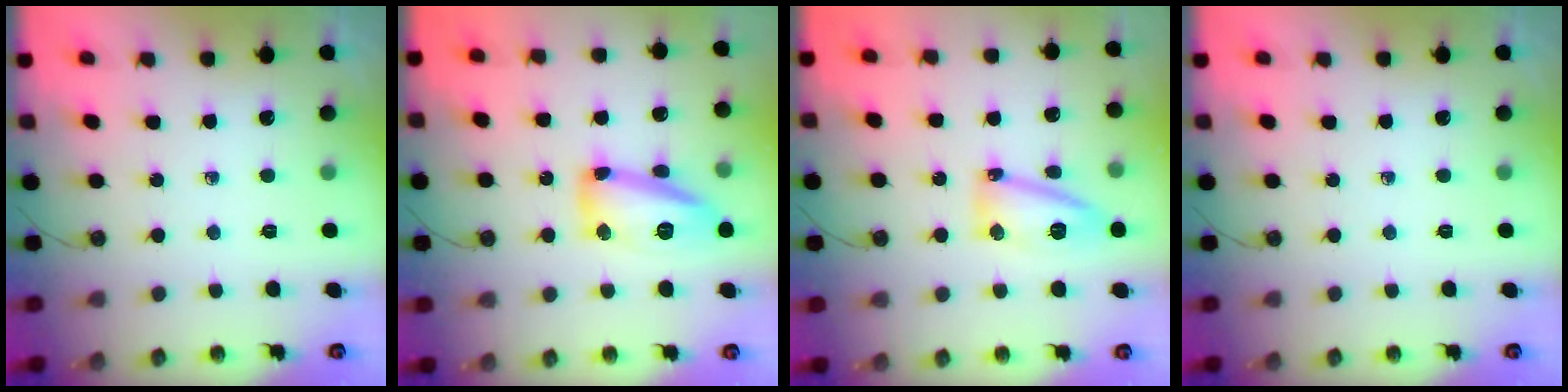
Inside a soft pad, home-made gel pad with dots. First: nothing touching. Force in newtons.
{"total": 14.6, "press": 14.5, "slide": 0.7}
{"total": 11.0, "press": 10.9, "slide": 0.8}
{"total": 0.0}